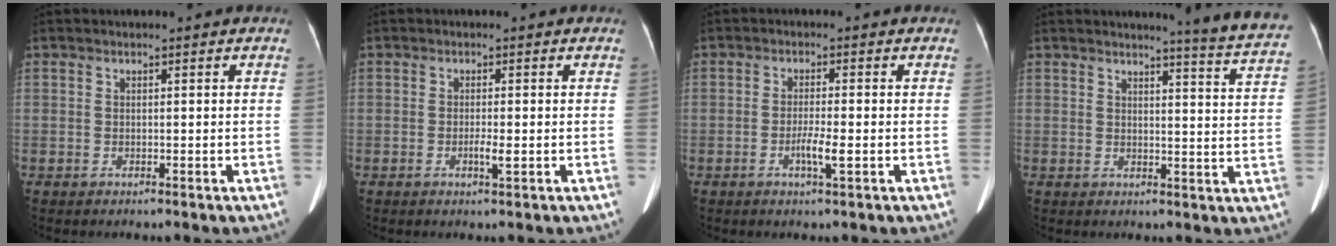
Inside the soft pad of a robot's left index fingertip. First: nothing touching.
{"total": 1.6, "force": [-0.4, 0.2, 1.5], "torque": [-0.030, -0.002, -0.007]}
{"total": 3.0, "force": [-1.0, 0.1, 2.8], "torque": [-0.056, -0.003, -0.019]}
{"total": 10.7, "force": [10.2, -1.4, 3.0], "torque": [-0.035, -0.072, 0.099]}